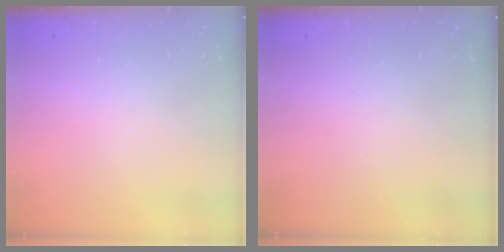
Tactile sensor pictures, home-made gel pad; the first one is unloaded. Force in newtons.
{"total": 0.0}